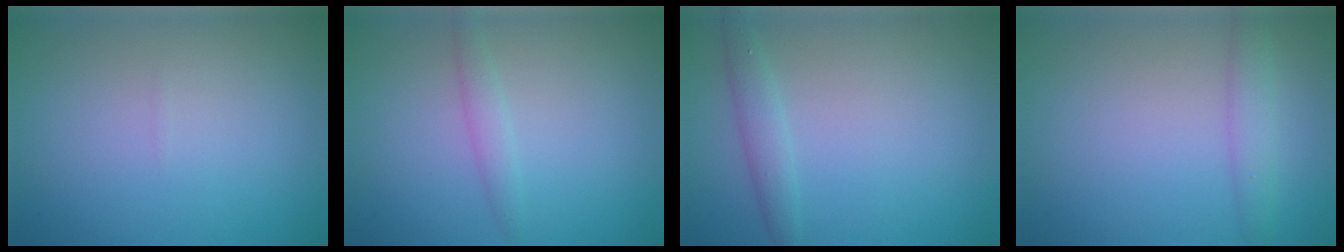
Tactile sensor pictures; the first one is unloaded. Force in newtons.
{"total": 1.3, "press": 1.3, "slide": 0.1}
{"total": 1.8, "press": 1.8, "slide": 0.1}
{"total": 2.2, "press": 2.2, "slide": 0.1}